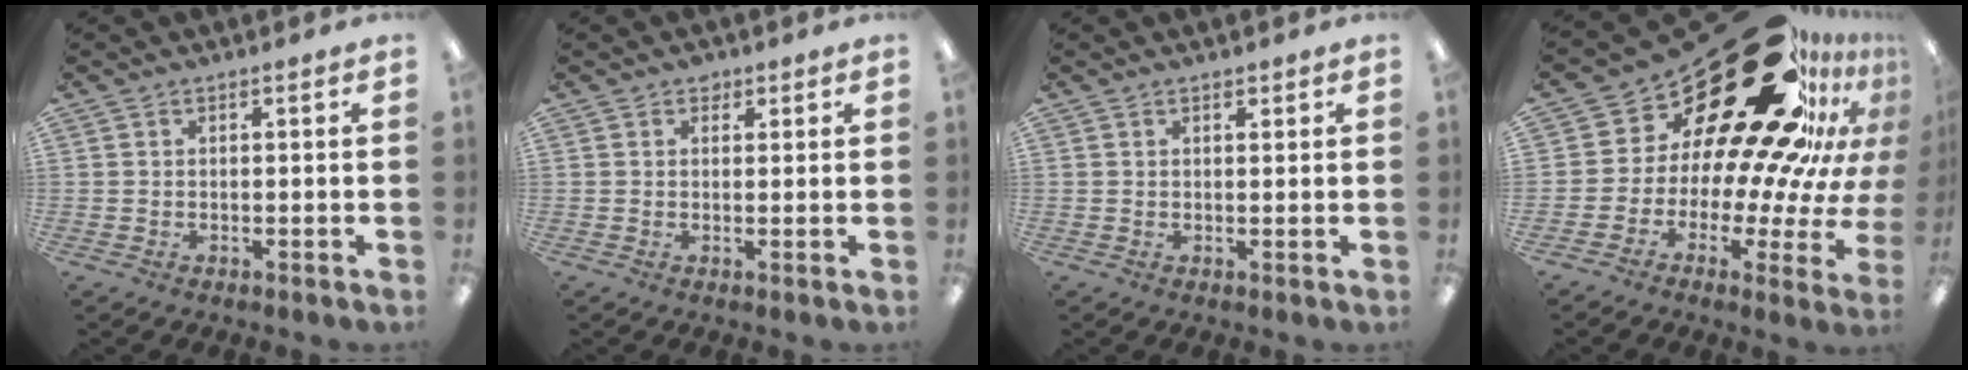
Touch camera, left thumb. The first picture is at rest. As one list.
[{"total": 1.8, "force": [1.3, 1.2, 0.5], "torque": [0.006, -0.004, 0.021]}, {"total": 1.4, "force": [1.0, 0.7, 0.5], "torque": [-0.012, 0.001, 0.019]}, {"total": 31.6, "force": [19.1, 13.7, 21.1], "torque": [-0.309, -0.161, 0.359]}]